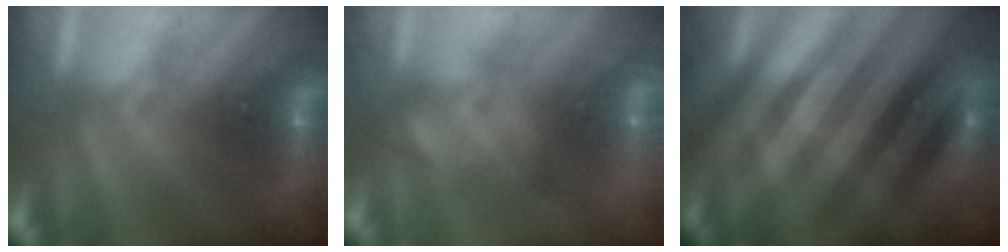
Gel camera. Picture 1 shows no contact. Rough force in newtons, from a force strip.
{"total": 2.3}
{"total": 2.6}